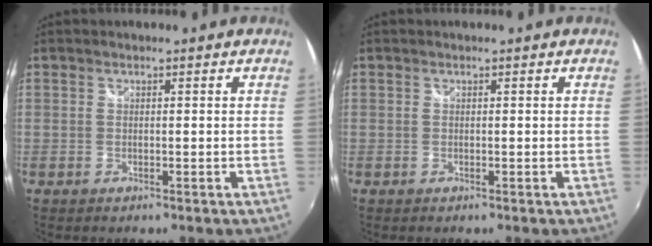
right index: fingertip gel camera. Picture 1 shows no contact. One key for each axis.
{"total": 0.0}